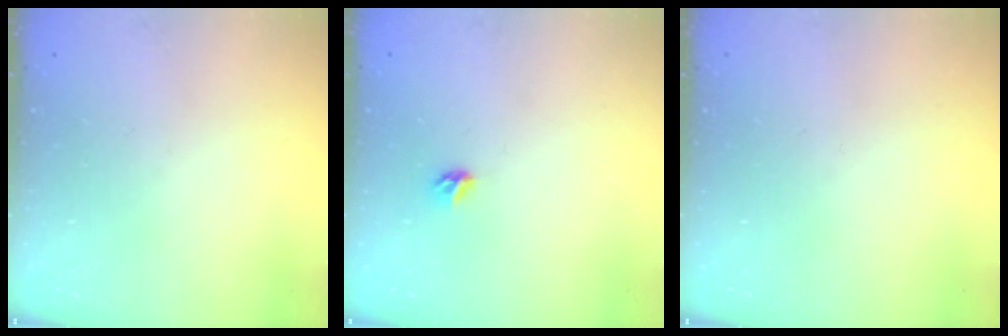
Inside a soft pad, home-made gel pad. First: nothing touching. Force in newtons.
{"total": 3.8, "press": 3.8, "slide": 0.7}
{"total": 0.0}